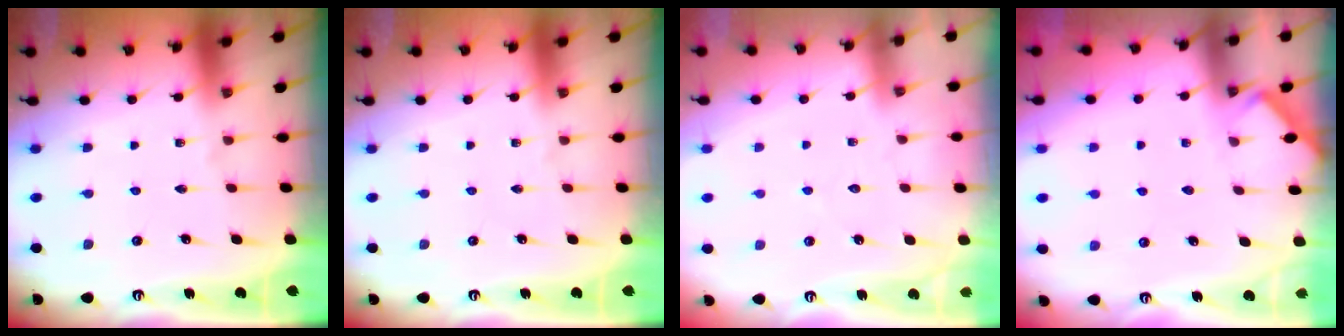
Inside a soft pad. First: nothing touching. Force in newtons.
{"total": 0.0}
{"total": 3.0, "press": 2.9, "slide": 0.3}
{"total": 2.3, "press": 2.3, "slide": 0.3}